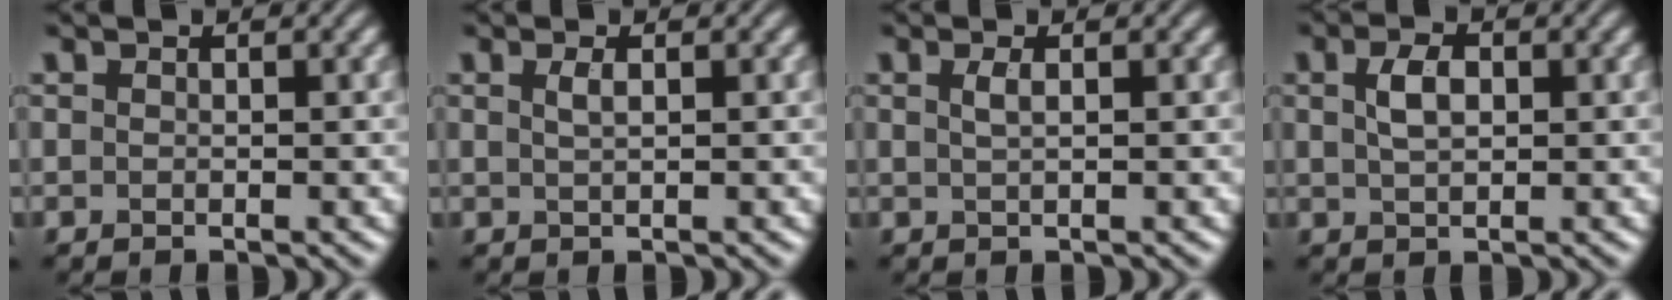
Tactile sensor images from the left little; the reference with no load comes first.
{"total": 1.1, "force": [0.4, 0.4, 1.0], "torque": [-0.018, 0.004, 0.007]}
{"total": 1.2, "force": [0.4, 0.4, 1.1], "torque": [-0.020, 0.003, 0.006]}
{"total": 2.5, "force": [0.6, 1.4, 2.0], "torque": [-0.043, 0.002, 0.011]}